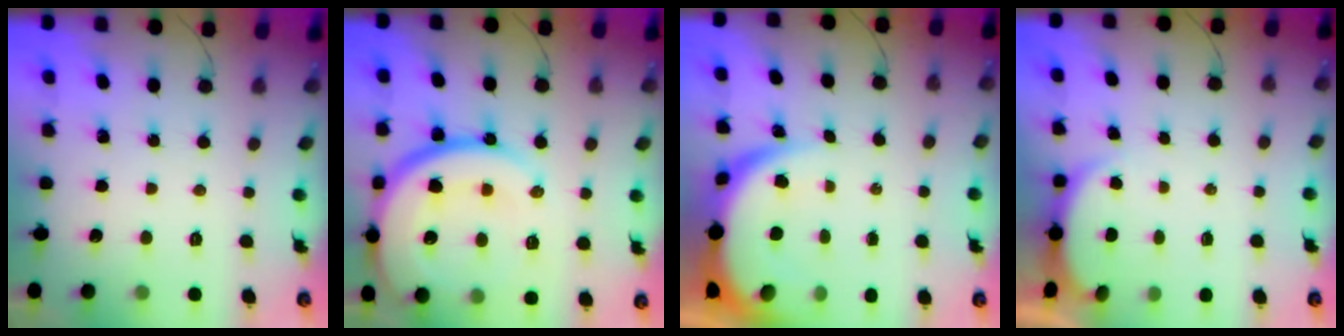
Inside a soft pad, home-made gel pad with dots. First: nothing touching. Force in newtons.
{"total": 23.2, "press": 23.1, "slide": 2.2}
{"total": 8.5, "press": 8.4, "slide": 0.8}
{"total": 2.6, "press": 2.6, "slide": 0.6}